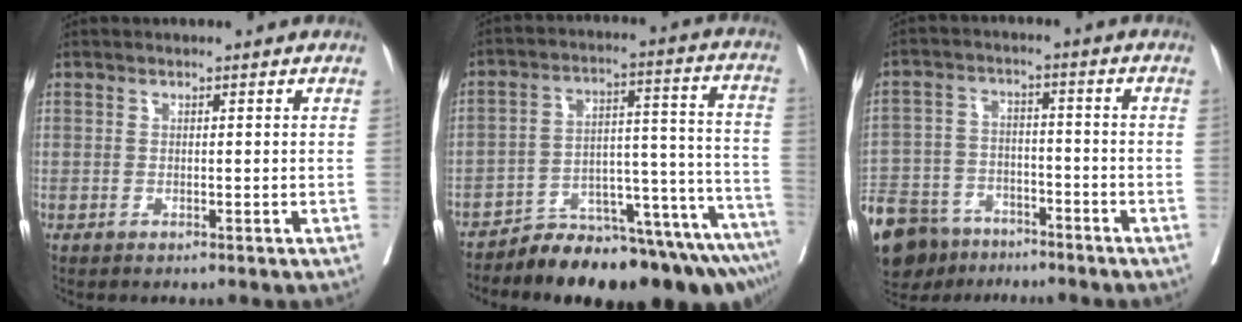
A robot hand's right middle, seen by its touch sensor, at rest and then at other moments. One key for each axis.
{"total": 21.6, "fx": -18.8, "fy": 4.1, "fz": 10.0, "tx": -0.063, "ty": 0.040, "tz": -0.265}
{"total": 17.6, "fx": -13.0, "fy": 9.6, "fz": 6.8, "tx": -0.180, "ty": -0.006, "tz": -0.207}